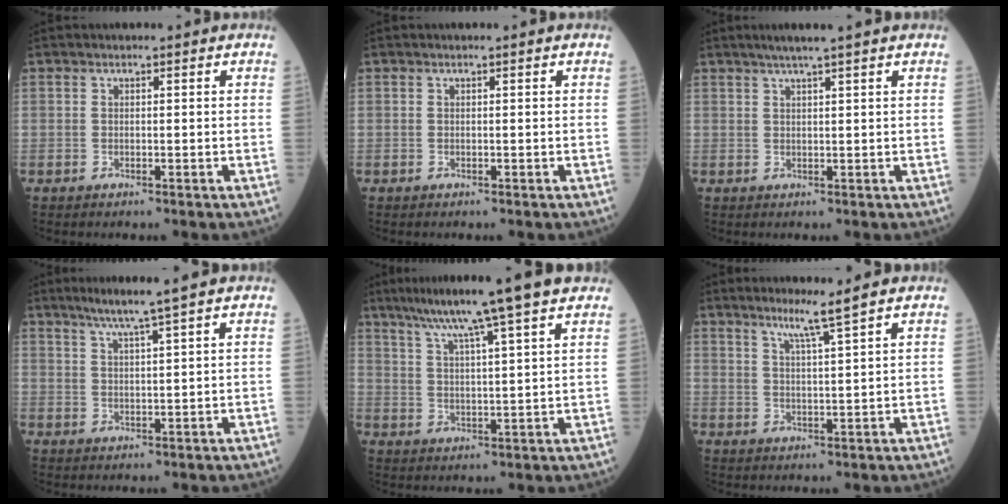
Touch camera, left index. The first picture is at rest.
{"total": 0.0}
{"total": 3.8, "force": [2.8, -0.8, 2.4], "torque": [-0.037, 0.009, 0.049]}
{"total": 4.7, "force": [3.4, -1.4, 2.9], "torque": [-0.056, -0.004, 0.065]}
{"total": 12.2, "force": [9.2, -1.3, 7.9], "torque": [-0.130, 0.018, 0.136]}
{"total": 4.3, "force": [3.0, -1.4, 2.6], "torque": [-0.050, -0.011, 0.058]}